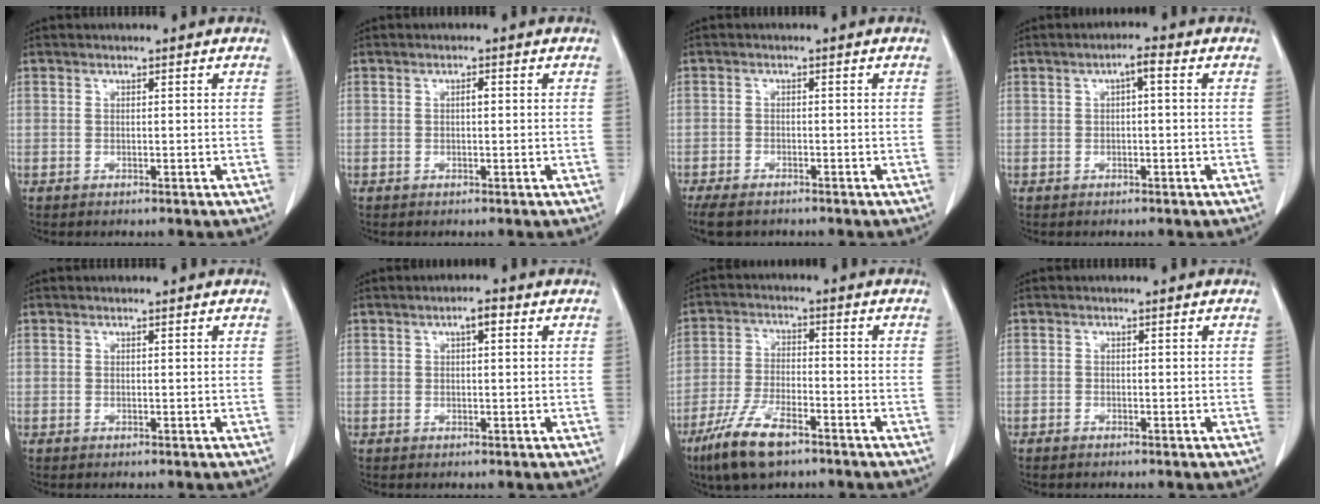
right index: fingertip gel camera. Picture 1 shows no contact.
{"total": 1.4, "force": [0.1, 0.5, 1.2], "torque": [-0.025, 0.002, 0.003]}
{"total": 7.6, "force": [-5.6, 3.5, 3.7], "torque": [-0.069, -0.009, -0.087]}
{"total": 2.9, "force": [0.8, 0.8, 2.7], "torque": [-0.047, 0.011, 0.011]}
{"total": 0.0}
{"total": 2.7, "force": [1.1, 1.0, 2.3], "torque": [-0.041, 0.009, 0.017]}
{"total": 10.4, "force": [-6.8, 3.2, 7.2], "torque": [-0.152, -0.016, -0.125]}
{"total": 0.9, "force": [-0.6, 0.6, 0.4], "torque": [-0.011, 0.000, -0.010]}